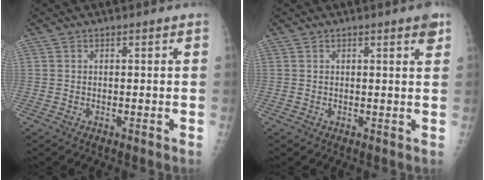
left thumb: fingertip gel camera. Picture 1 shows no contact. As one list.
[{"total": 2.4, "force": [1.5, 0.3, 1.9], "torque": [-0.022, -0.007, 0.017]}]